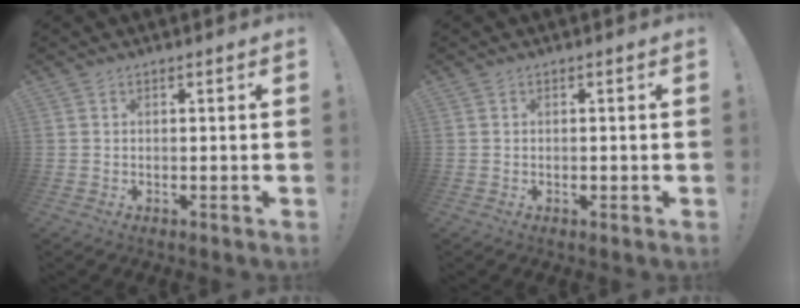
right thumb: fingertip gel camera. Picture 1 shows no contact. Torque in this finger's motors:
{"motor_torque": [0.06, 0.25, 0.28, -0.30, 0.00]}